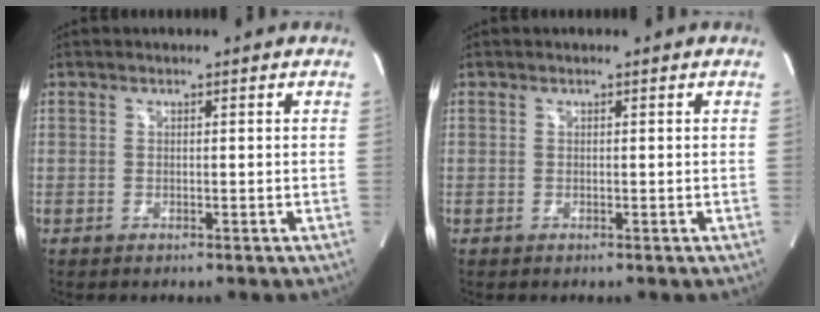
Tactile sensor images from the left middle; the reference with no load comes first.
{"total": 0.0}